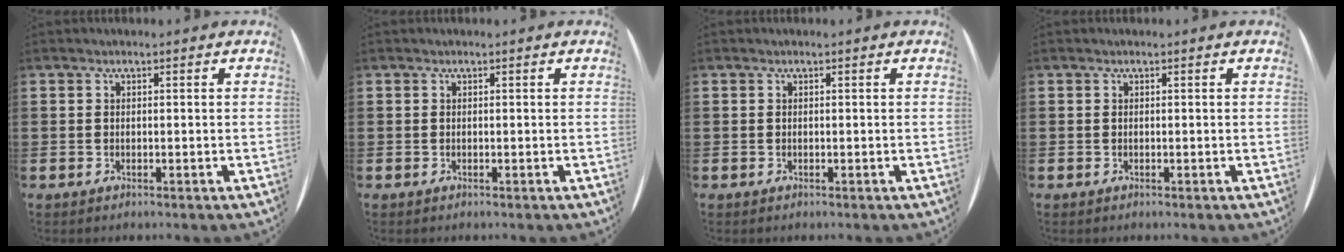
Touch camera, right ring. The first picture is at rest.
{"total": 0.0}
{"total": 0.0}
{"total": 0.0}